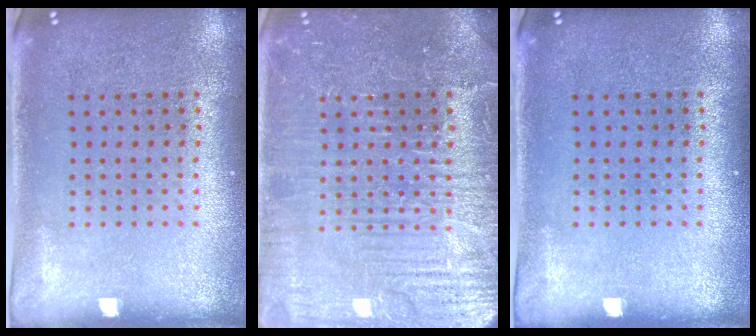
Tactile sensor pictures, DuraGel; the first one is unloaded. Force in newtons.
{"total": 4.5, "press": 4.5, "slide": 0.6}
{"total": 0.0}